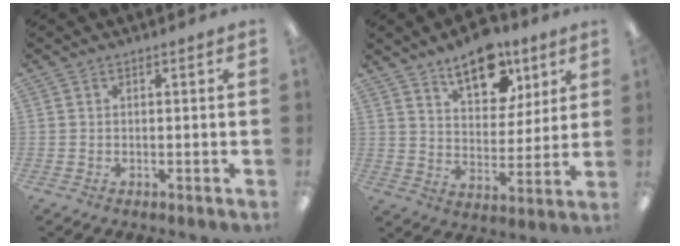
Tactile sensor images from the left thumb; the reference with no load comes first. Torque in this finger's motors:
{"motor_torque": [0.18, 0.48, 0.22, 0.12, 0.05]}